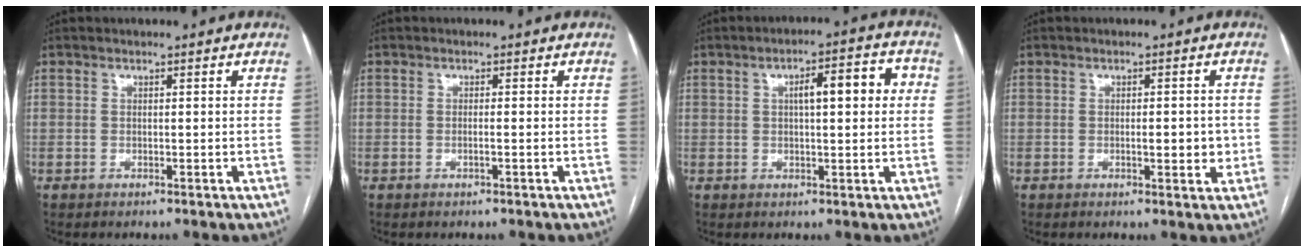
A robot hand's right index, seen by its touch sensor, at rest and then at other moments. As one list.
[{"total": 0.7, "force": [-0.2, -0.1, 0.7], "torque": [-0.013, 0.000, -0.004]}, {"total": 7.4, "force": [1.5, 1.8, 7.0], "torque": [-0.103, 0.026, 0.019]}, {"total": 4.0, "force": [-0.6, 1.1, 3.8], "torque": [-0.057, -0.001, -0.005]}]